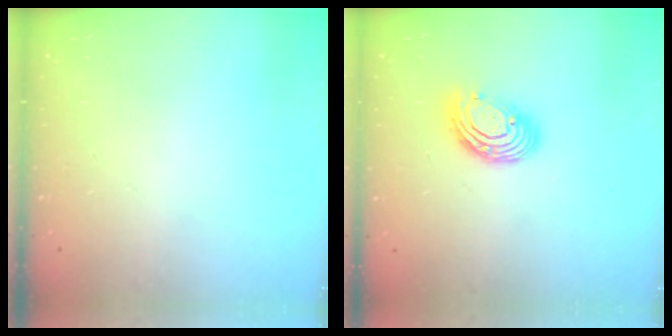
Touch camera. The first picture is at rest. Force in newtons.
{"total": 10.5, "press": 10.4, "slide": 1.1}